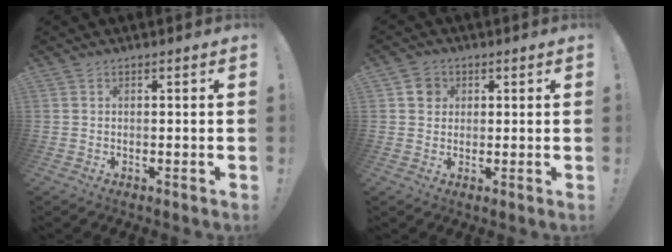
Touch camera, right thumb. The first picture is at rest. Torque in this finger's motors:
{"motor_torque": [-0.05, 0.19, 0.16, -0.08, -0.02]}